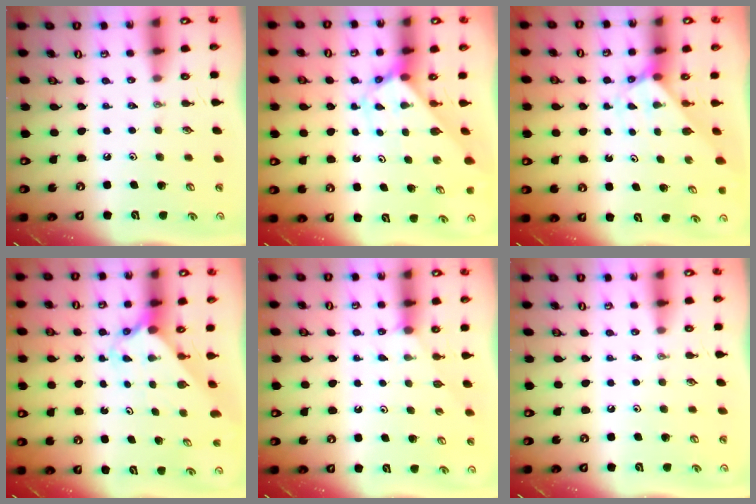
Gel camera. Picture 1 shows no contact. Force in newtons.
{"total": 2.7, "press": 2.7, "slide": 0.1}
{"total": 2.2, "press": 2.2, "slide": 0.1}
{"total": 2.2, "press": 2.2, "slide": 0.2}
{"total": 2.5, "press": 2.5, "slide": 0.3}
{"total": 0.0}